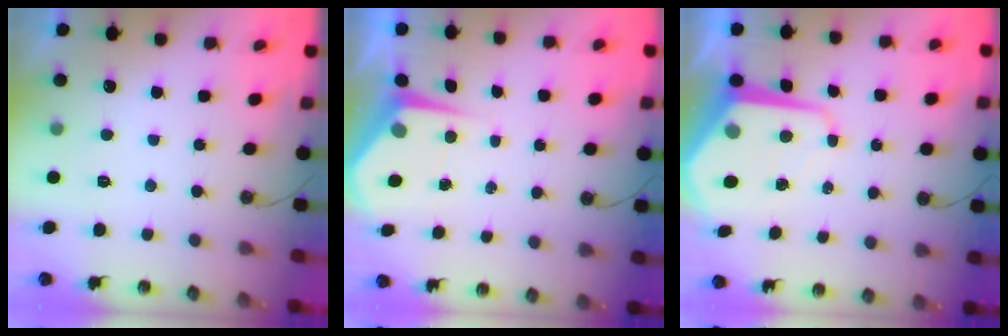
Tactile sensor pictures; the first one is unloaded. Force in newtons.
{"total": 4.9, "press": 4.9, "slide": 0.4}
{"total": 10.6, "press": 10.6, "slide": 0.9}